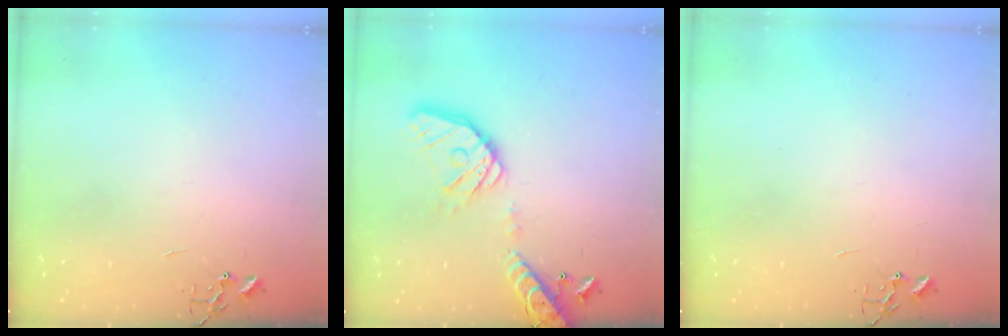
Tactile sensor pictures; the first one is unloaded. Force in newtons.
{"total": 19.5, "press": 19.2, "slide": 3.3}
{"total": 0.0}